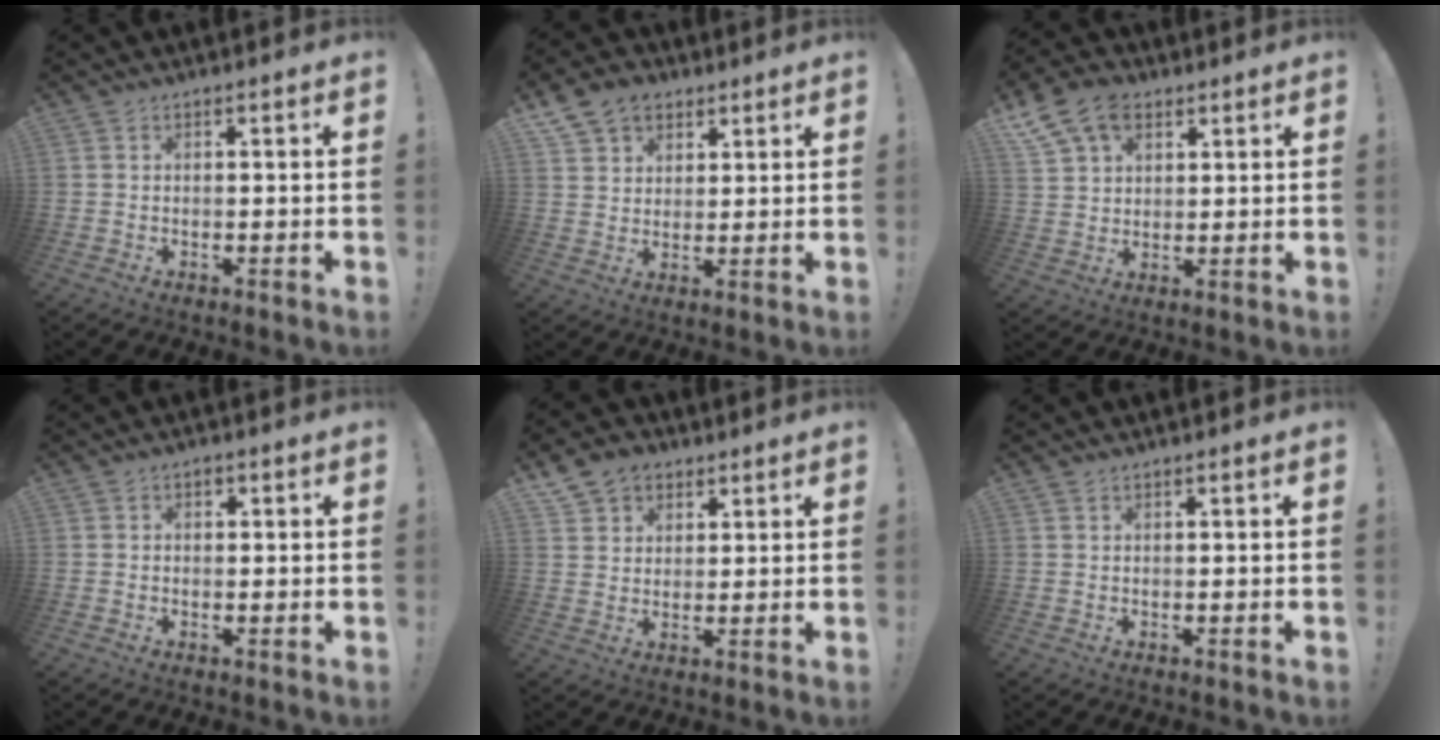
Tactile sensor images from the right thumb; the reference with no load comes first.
{"total": 9.9, "force": [5.8, 7.3, 3.4], "torque": [-0.052, -0.028, 0.114]}
{"total": 12.2, "force": [6.5, 8.5, 5.9], "torque": [-0.093, -0.029, 0.128]}
{"total": 1.4, "force": [0.1, 1.3, 0.6], "torque": [-0.007, 0.003, 0.000]}
{"total": 8.1, "force": [4.7, 6.2, 2.2], "torque": [-0.037, -0.023, 0.095]}
{"total": 0.5, "force": [0.4, 0.2, 0.1], "torque": [0.003, -0.002, 0.008]}